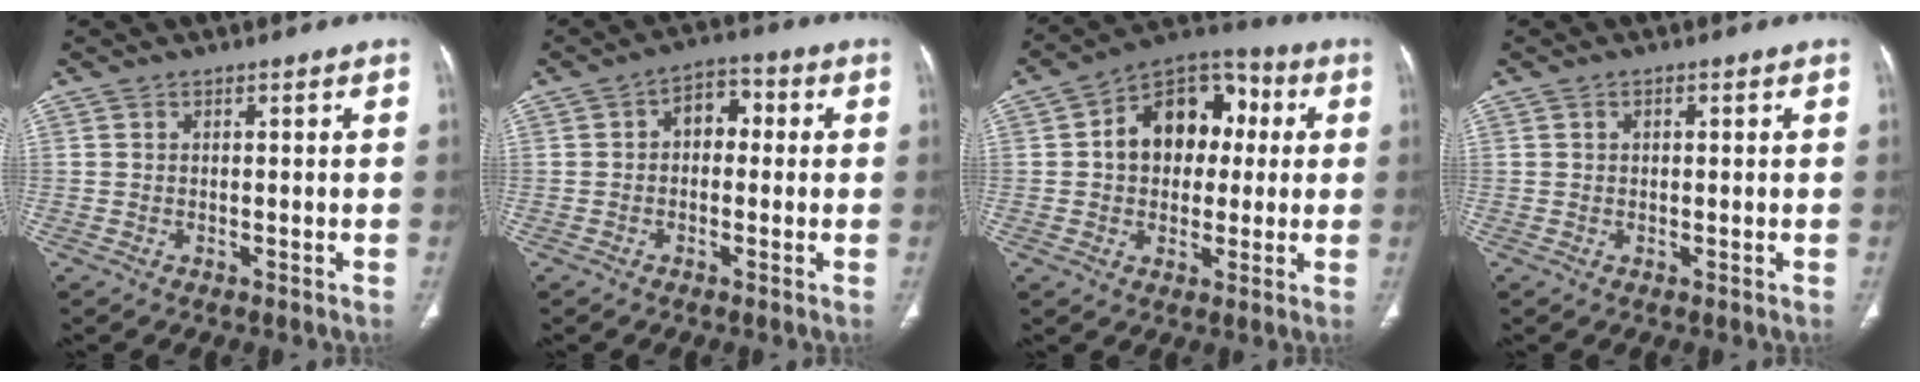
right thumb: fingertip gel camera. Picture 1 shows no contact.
{"total": 5.7, "force": [0.4, 4.0, 4.1], "torque": [-0.041, 0.022, -0.004]}
{"total": 15.2, "force": [2.0, 11.0, 10.2], "torque": [-0.110, 0.029, 0.021]}
{"total": 1.0, "force": [0.3, 0.7, 0.6], "torque": [-0.007, 0.001, 0.004]}